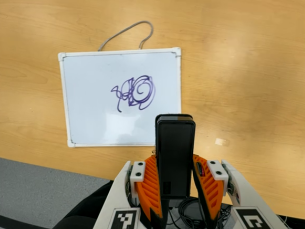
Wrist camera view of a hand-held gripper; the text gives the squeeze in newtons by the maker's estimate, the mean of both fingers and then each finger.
{"total": 4.0, "left": 2.5, "right": 5.6}